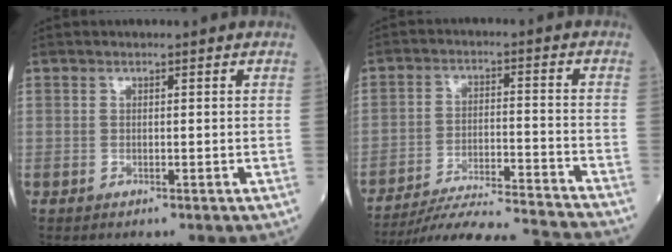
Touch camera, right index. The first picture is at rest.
{"total": 18.7, "force": [-17.8, -1.1, 5.5], "torque": [-0.086, -0.026, -0.264]}